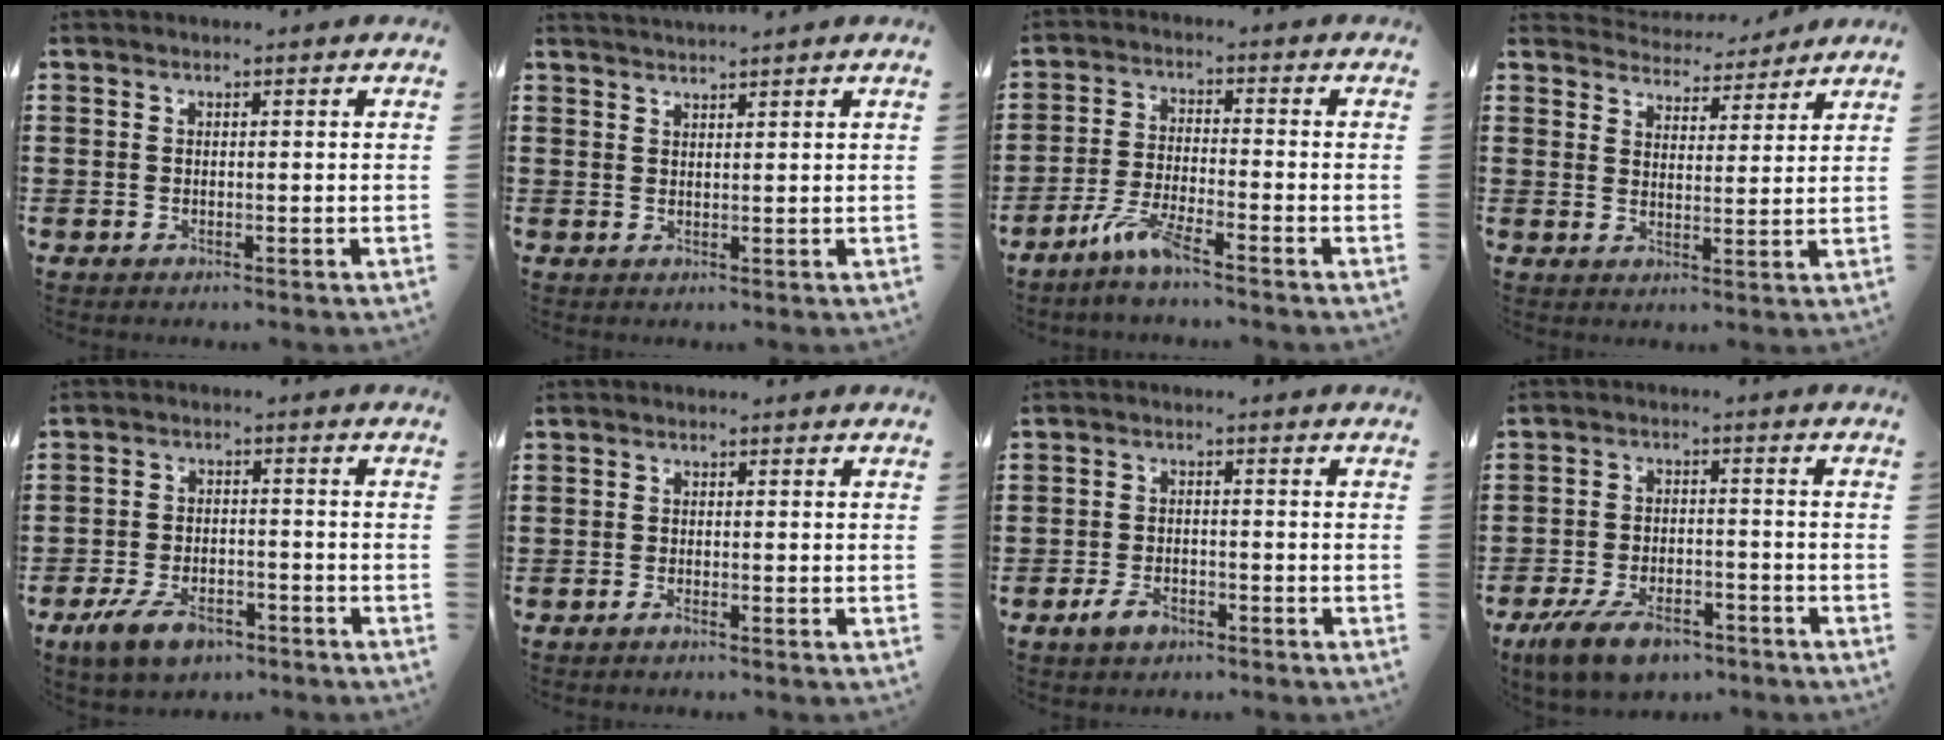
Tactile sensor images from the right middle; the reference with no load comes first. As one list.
[{"total": 1.6, "force": [1.6, -0.1, 0.1], "torque": [-0.005, 0.001, 0.031]}, {"total": 5.6, "force": [-4.1, 0.4, 3.7], "torque": [-0.086, -0.010, -0.080]}, {"total": 4.0, "force": [3.9, 0.9, -0.5], "torque": [-0.010, -0.026, 0.067]}, {"total": 5.9, "force": [-4.1, 2.8, 3.1], "torque": [-0.070, 0.007, -0.080]}, {"total": 0.7, "force": [-0.5, -0.1, 0.5], "torque": [-0.010, -0.004, -0.008]}, {"total": 3.3, "force": [-2.0, 1.8, 1.8], "torque": [-0.039, 0.002, -0.041]}, {"total": 6.9, "force": [-5.3, 2.7, 3.6], "torque": [-0.083, 0.001, -0.102]}]